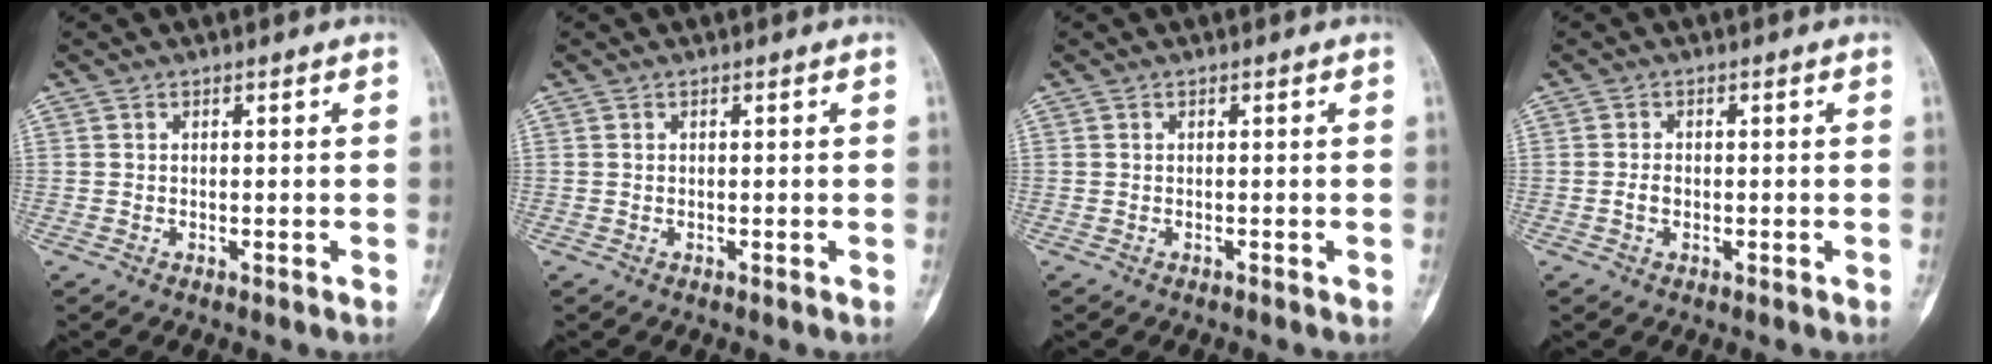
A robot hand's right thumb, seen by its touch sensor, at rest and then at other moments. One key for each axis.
{"total": 0.0}
{"total": 0.0}
{"total": 1.7, "fx": -0.4, "fy": 1.1, "fz": 1.2, "tx": -0.023, "ty": 0.004, "tz": -0.008}